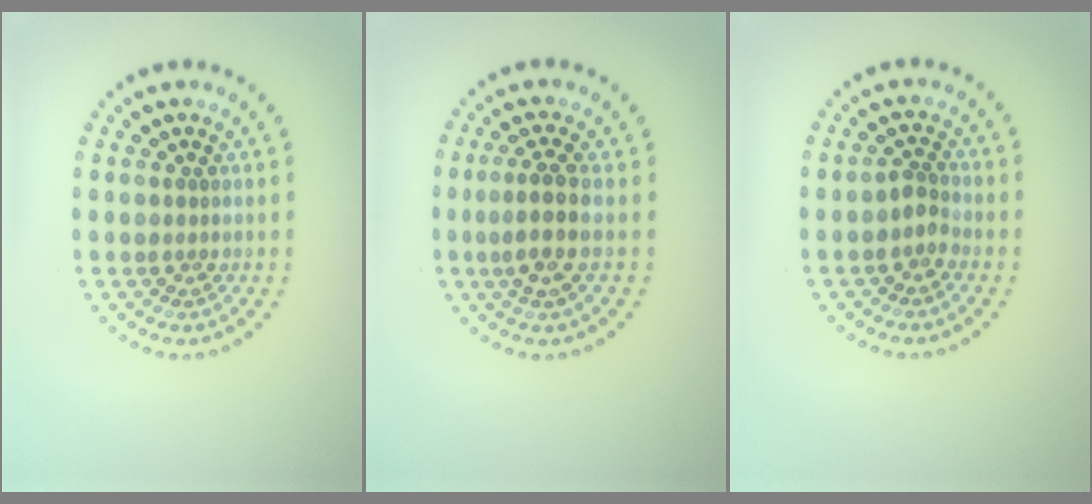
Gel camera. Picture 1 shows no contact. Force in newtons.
{"total": 2.7, "press": 2.0, "slide": 1.8}
{"total": 1.4, "press": 1.1, "slide": 0.8}